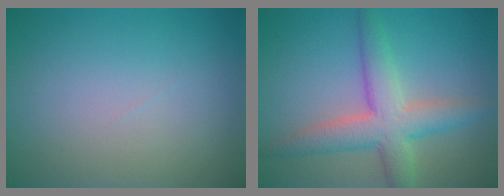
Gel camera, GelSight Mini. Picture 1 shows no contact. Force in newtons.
{"total": 5.5, "press": 5.5, "slide": 0.2}